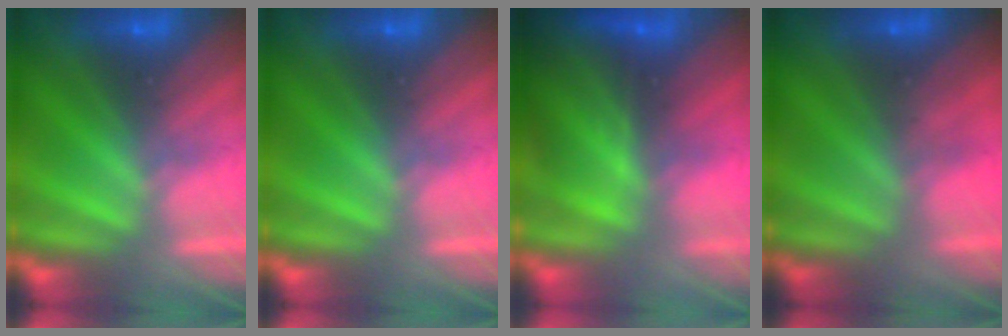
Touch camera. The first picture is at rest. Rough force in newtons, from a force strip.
{"total": 0.0}
{"total": 8.4}
{"total": 2.1}